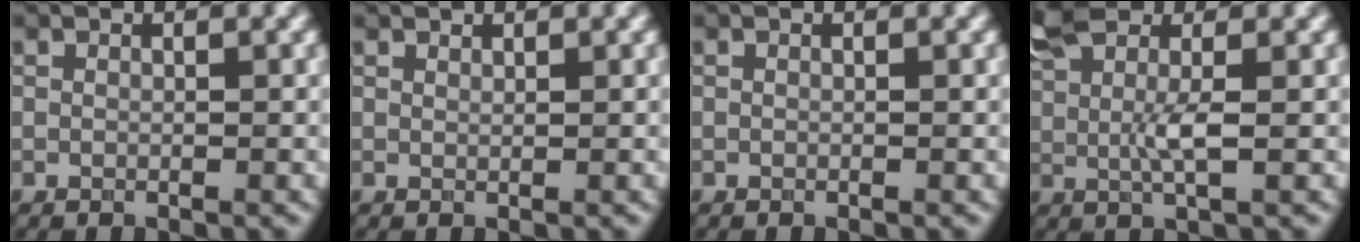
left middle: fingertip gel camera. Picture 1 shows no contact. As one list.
[{"total": 0.7, "force": [0.7, 0.0, 0.1], "torque": [0.001, 0.000, 0.015]}, {"total": 0.0}, {"total": 4.4, "force": [1.9, 1.5, 3.7], "torque": [-0.083, 0.001, 0.036]}]